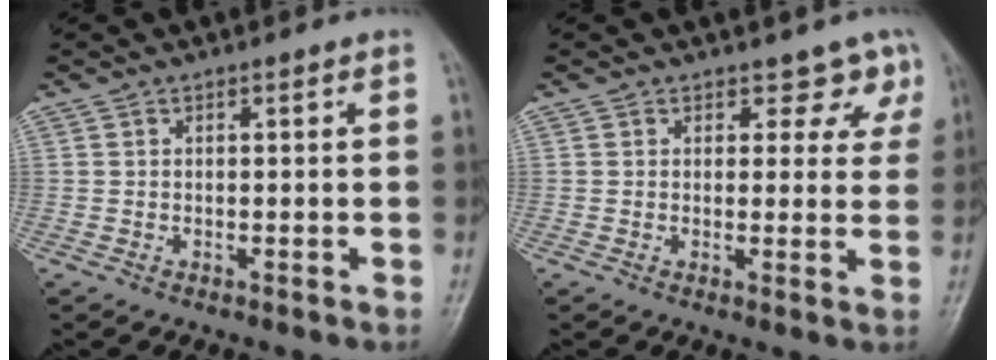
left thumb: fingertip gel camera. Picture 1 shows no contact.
{"total": 4.4, "force": [3.2, 2.8, 1.0], "torque": [0.025, -0.020, 0.027]}